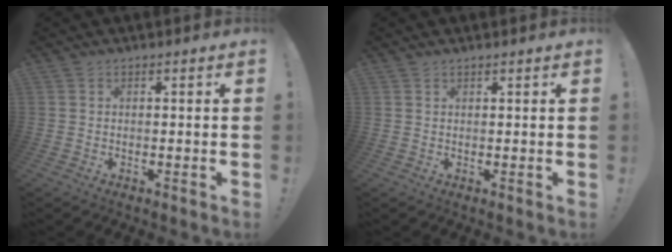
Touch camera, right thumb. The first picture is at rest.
{"total": 0.6, "force": [0.6, -0.2, 0.0], "torque": [0.000, -0.002, 0.012]}